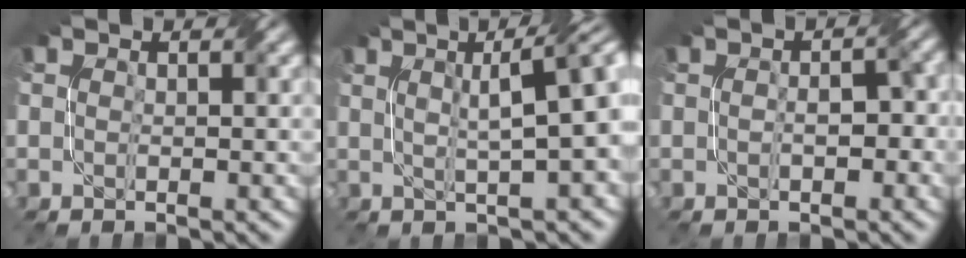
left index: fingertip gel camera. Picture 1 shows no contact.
{"total": 7.1, "force": [2.0, 2.1, 6.5], "torque": [-0.056, 0.028, 0.029]}
{"total": 2.6, "force": [-0.4, 1.2, 2.2], "torque": [-0.034, 0.008, 0.001]}